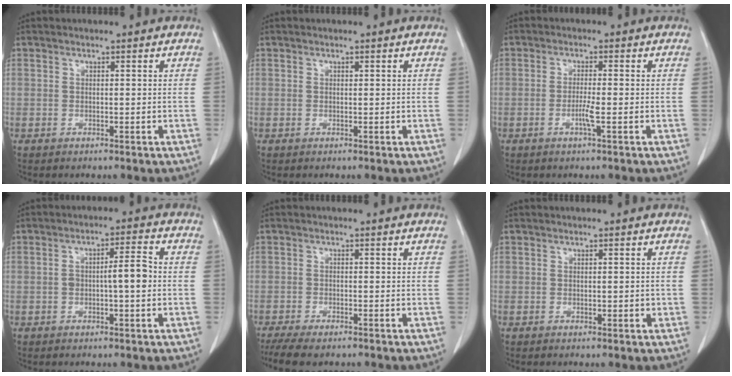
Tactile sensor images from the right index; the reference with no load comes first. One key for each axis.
{"total": 0.0}
{"total": 2.5, "fx": -1.0, "fy": -0.2, "fz": 2.3, "tx": -0.047, "ty": -0.003, "tz": -0.021}
{"total": 4.9, "fx": -0.6, "fy": 0.8, "fz": 4.8, "tx": -0.081, "ty": 0.015, "tz": -0.009}
{"total": 7.2, "fx": -5.8, "fy": 1.9, "fz": 3.8, "tx": -0.059, "ty": -0.013, "tz": -0.092}
{"total": 0.9, "fx": -0.2, "fy": 0.4, "fz": 0.8, "tx": -0.011, "ty": 0.000, "tz": -0.002}